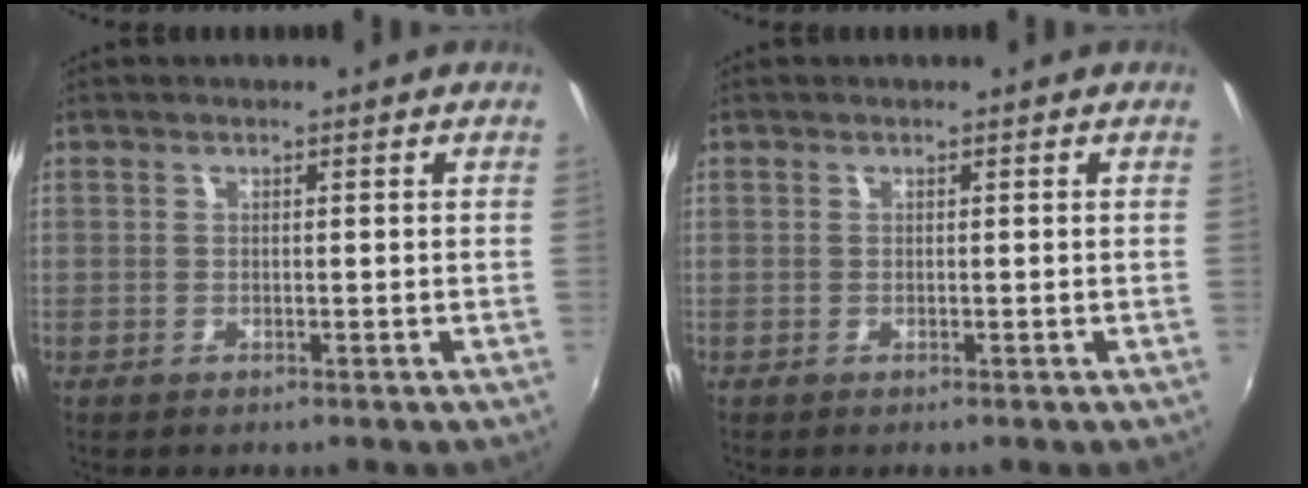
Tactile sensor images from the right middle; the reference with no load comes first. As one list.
[{"total": 0.0}]